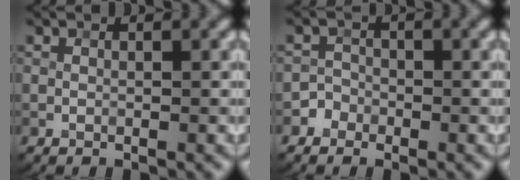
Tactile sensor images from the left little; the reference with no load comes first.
{"total": 1.9, "force": [-1.3, 1.4, -0.3], "torque": [0.028, 0.008, -0.026]}